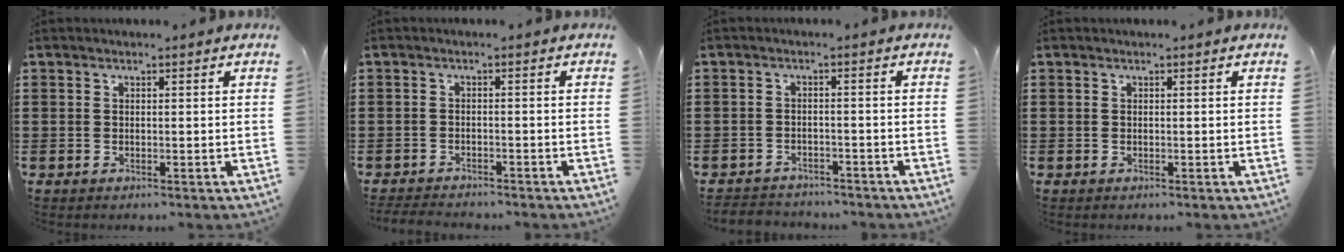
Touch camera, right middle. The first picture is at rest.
{"total": 2.3, "force": [-2.3, 0.4, 0.0], "torque": [-0.005, 0.000, -0.051]}
{"total": 2.5, "force": [-2.4, 0.6, -0.3], "torque": [-0.003, 0.000, -0.055]}
{"total": 0.0}